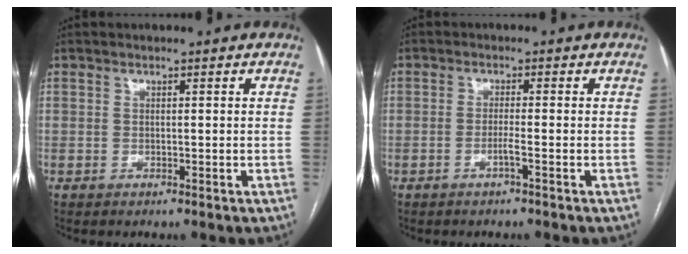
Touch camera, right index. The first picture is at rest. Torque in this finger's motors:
{"motor_torque": [-0.25, 0.02, -0.05, -0.01]}